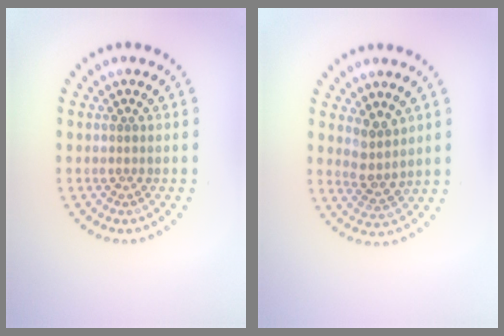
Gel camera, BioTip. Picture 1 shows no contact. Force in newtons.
{"total": 2.5, "press": 2.0, "slide": 1.5}